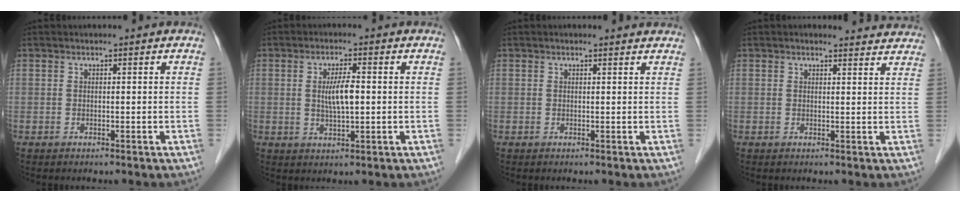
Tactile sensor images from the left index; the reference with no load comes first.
{"total": 4.5, "force": [0.1, 0.8, 4.4], "torque": [-0.083, -0.001, 0.002]}
{"total": 2.2, "force": [2.0, 0.4, 0.6], "torque": [-0.013, 0.004, 0.013]}
{"total": 5.3, "force": [5.2, 1.0, 0.6], "torque": [0.003, -0.005, 0.037]}